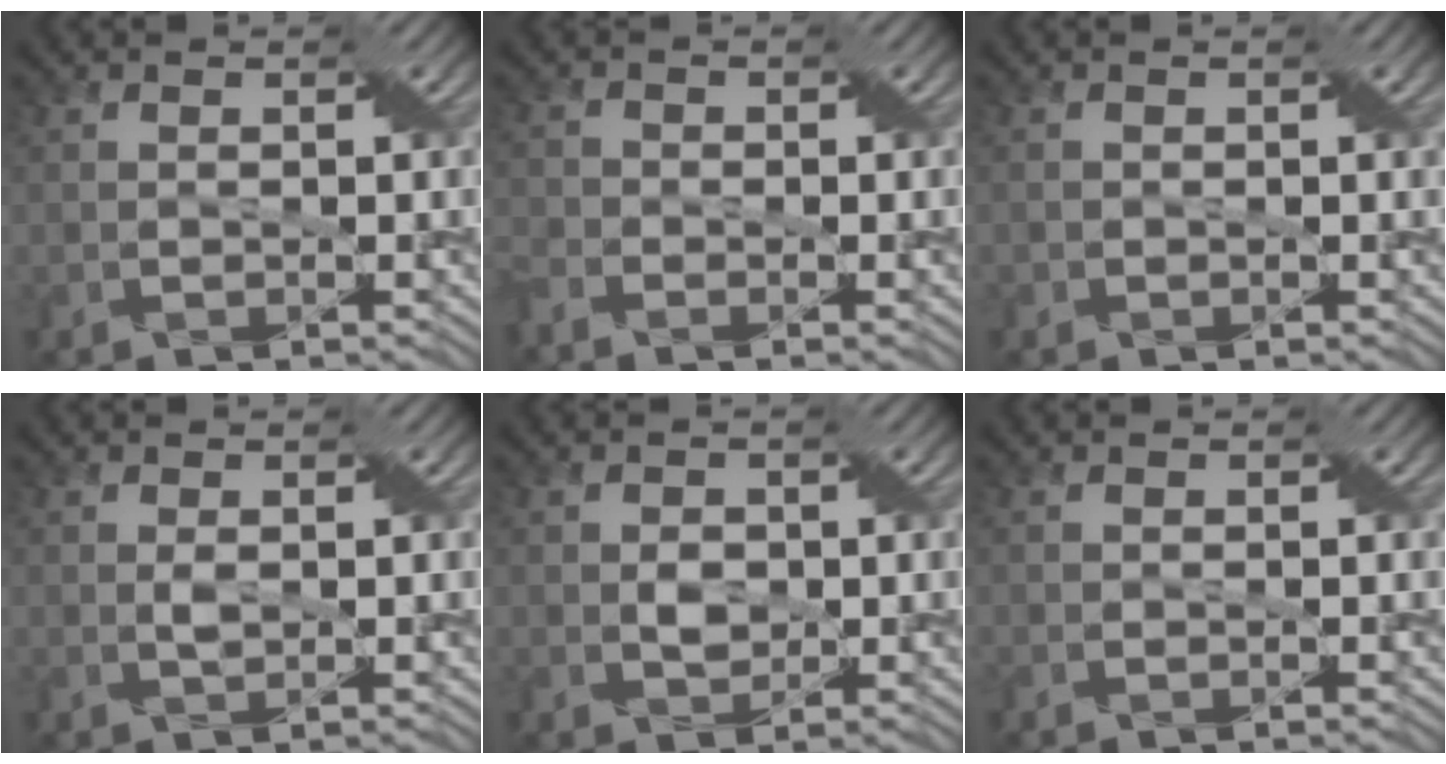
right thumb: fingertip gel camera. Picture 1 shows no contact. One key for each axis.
{"total": 2.5, "fx": -2.1, "fy": 1.1, "fz": 0.9, "tx": -0.030, "ty": -0.007, "tz": -0.054}
{"total": 0.6, "fx": -0.2, "fy": 0.5, "fz": 0.3, "tx": -0.007, "ty": -0.001, "tz": -0.002}
{"total": 1.1, "fx": 0.1, "fy": 0.5, "fz": 0.9, "tx": -0.021, "ty": 0.000, "tz": 0.004}
{"total": 2.1, "fx": -0.1, "fy": 1.7, "fz": 1.3, "tx": -0.028, "ty": -0.002, "tz": -0.002}
{"total": 0.5, "fx": -0.3, "fy": 0.4, "fz": 0.2, "tx": -0.004, "ty": -0.003, "tz": -0.003}